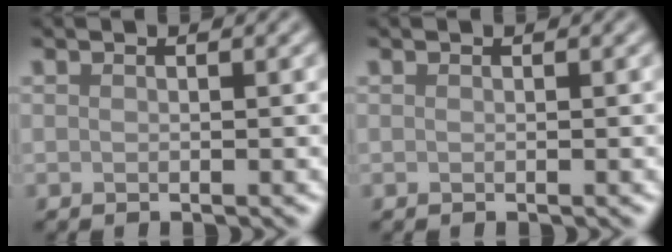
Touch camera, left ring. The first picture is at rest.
{"total": 0.0}